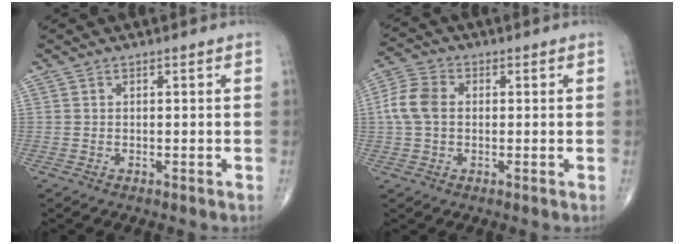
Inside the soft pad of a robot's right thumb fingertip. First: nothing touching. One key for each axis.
{"total": 6.8, "fx": 0.3, "fy": 4.9, "fz": 4.7, "tx": -0.104, "ty": 0.017, "tz": 0.000}